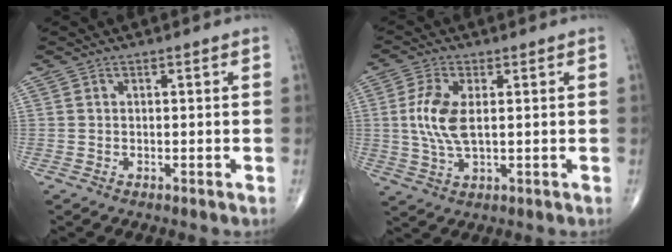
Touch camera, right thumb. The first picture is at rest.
{"total": 7.8, "force": [0.8, 3.5, 6.9], "torque": [-0.160, -0.004, 0.017]}